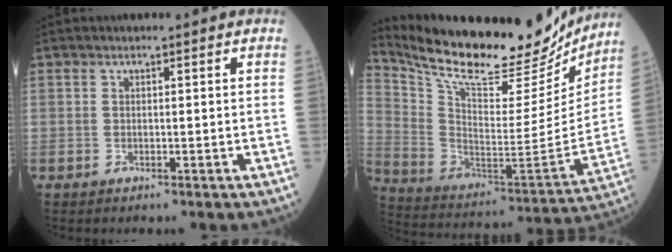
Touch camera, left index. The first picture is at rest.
{"total": 26.3, "force": [23.0, 6.2, 11.1], "torque": [-0.202, -0.037, 0.346]}